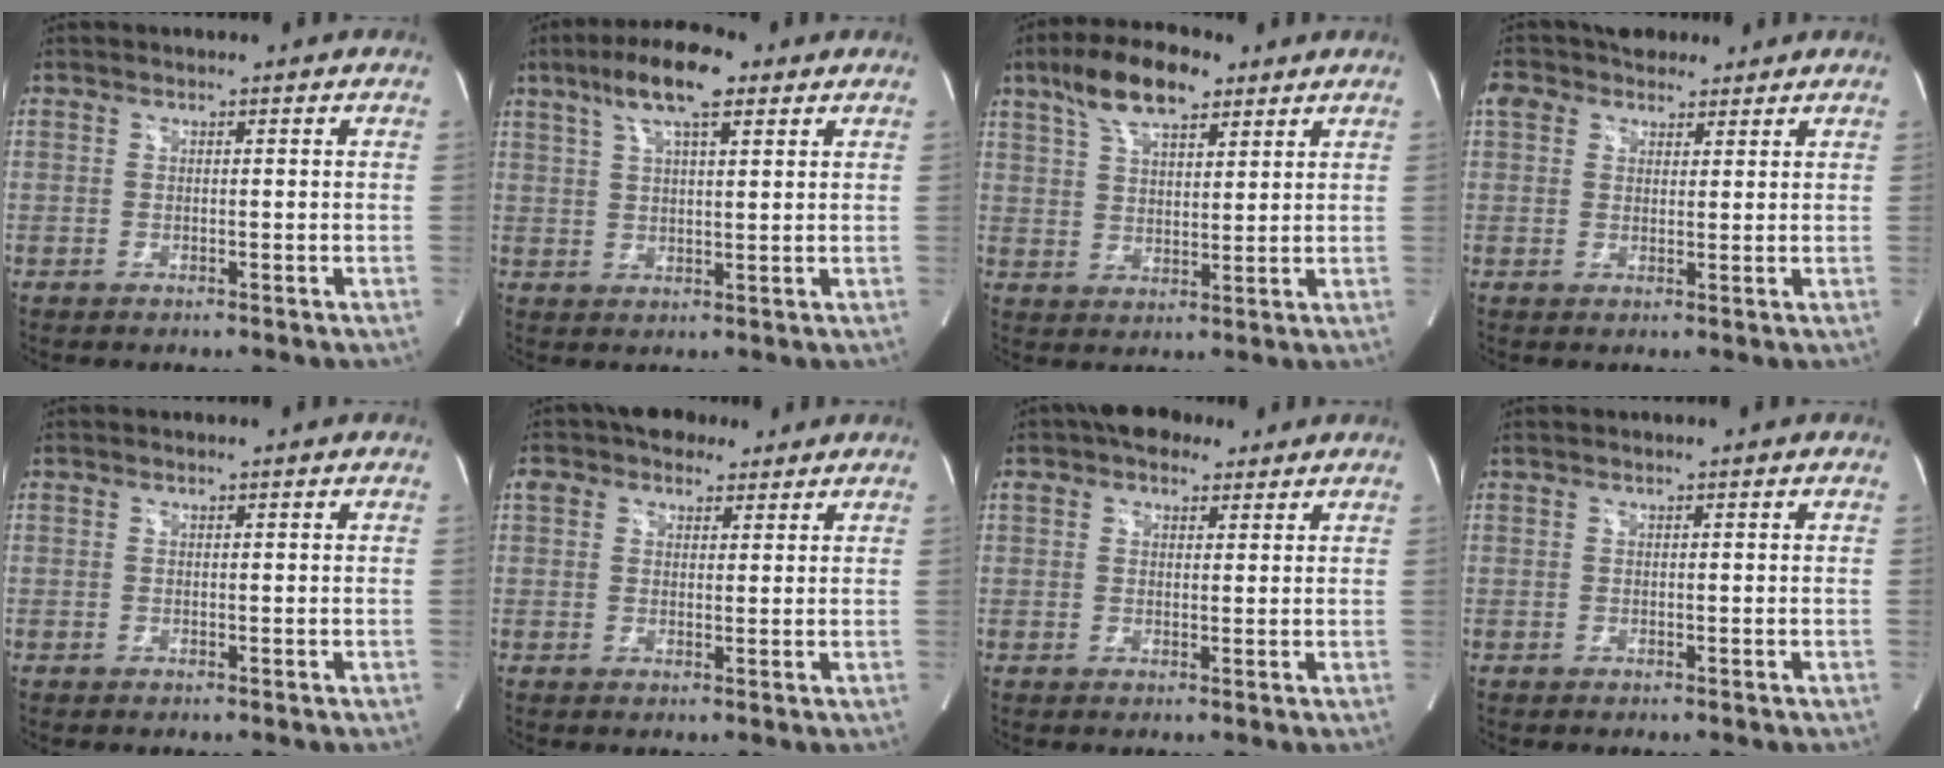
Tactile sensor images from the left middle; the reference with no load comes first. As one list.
[{"total": 9.3, "force": [5.5, 2.1, 7.3], "torque": [-0.137, 0.020, 0.092]}, {"total": 10.3, "force": [6.7, 3.8, 6.8], "torque": [-0.129, 0.019, 0.120]}, {"total": 6.4, "force": [4.5, 4.0, 2.2], "torque": [-0.046, 0.032, 0.085]}, {"total": 0.0}, {"total": 6.7, "force": [4.5, 4.0, 3.0], "torque": [-0.058, 0.033, 0.080]}, {"total": 5.6, "force": [3.9, 3.0, 2.7], "torque": [-0.048, 0.027, 0.066]}, {"total": 0.0}]